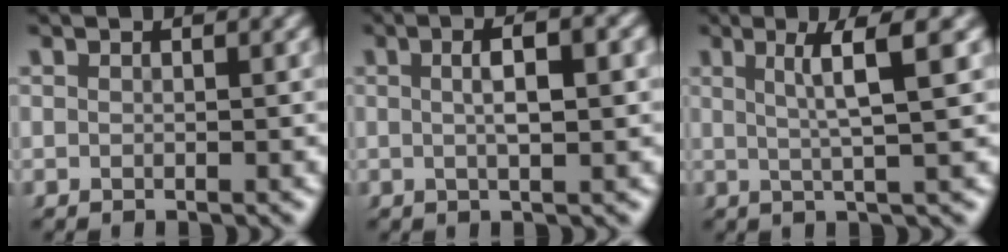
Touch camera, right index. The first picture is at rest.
{"total": 3.5, "force": [0.3, 0.7, 3.4], "torque": [-0.050, 0.009, 0.003]}
{"total": 3.9, "force": [1.3, -0.8, 3.5], "torque": [-0.055, 0.009, 0.019]}